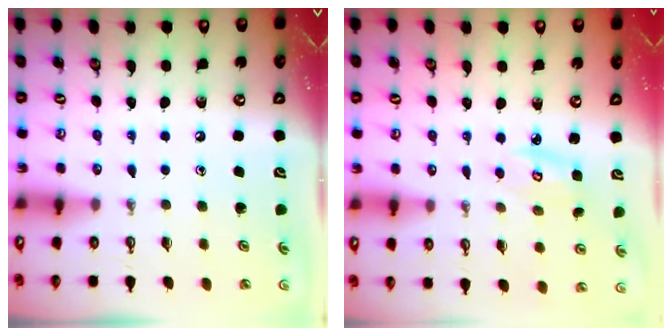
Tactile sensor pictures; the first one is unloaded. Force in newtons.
{"total": 4.0, "press": 4.0, "slide": 0.5}